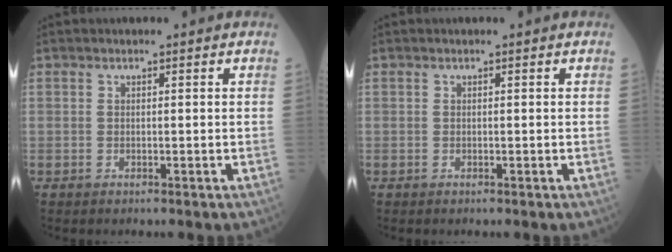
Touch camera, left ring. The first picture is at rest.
{"total": 0.0}